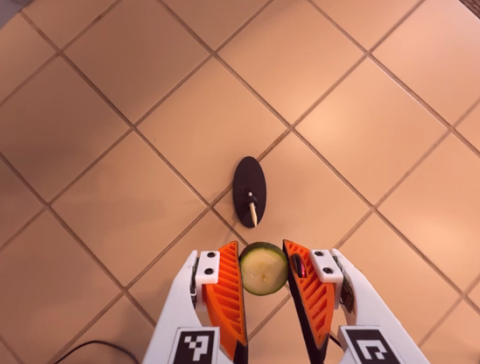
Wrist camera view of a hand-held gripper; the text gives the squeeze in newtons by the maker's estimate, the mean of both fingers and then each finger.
{"total": 7.5, "left": 7.2, "right": 7.7}